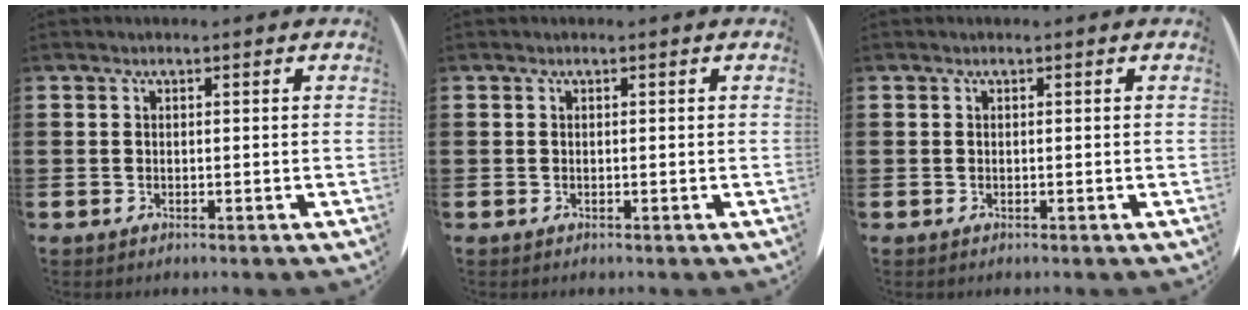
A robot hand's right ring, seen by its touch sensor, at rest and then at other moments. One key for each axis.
{"total": 0.0}
{"total": 0.0}